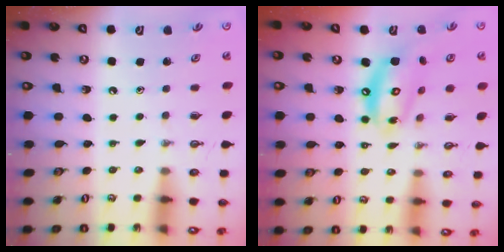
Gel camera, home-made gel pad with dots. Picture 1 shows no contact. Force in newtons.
{"total": 13.8, "press": 13.7, "slide": 1.5}